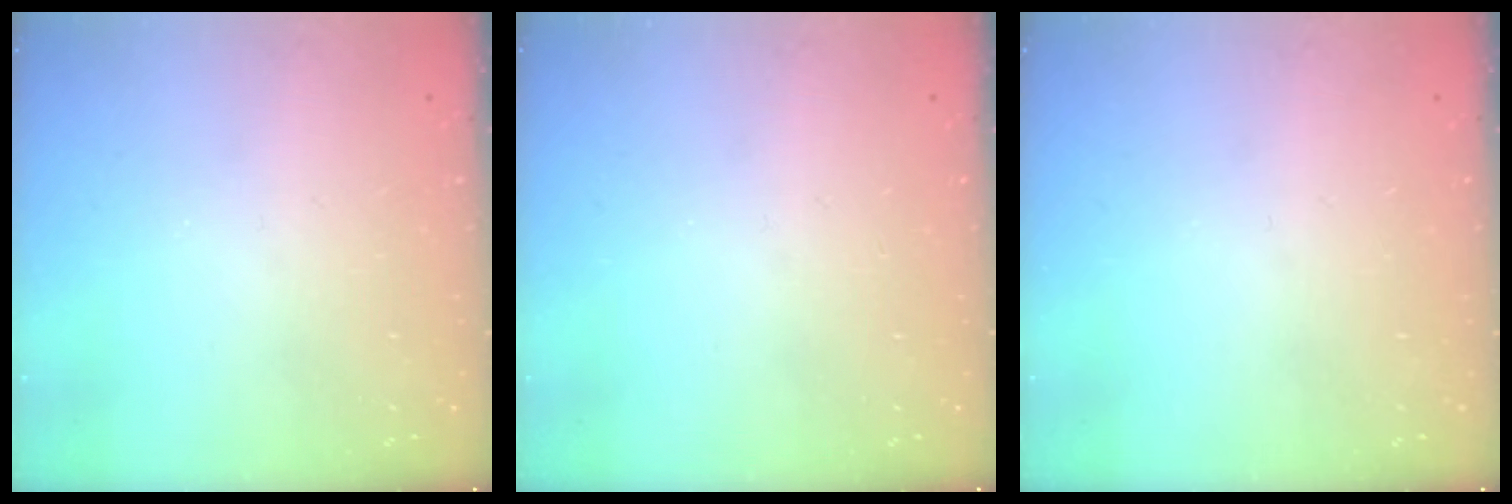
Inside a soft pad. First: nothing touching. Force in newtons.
{"total": 0.0}
{"total": 0.0}